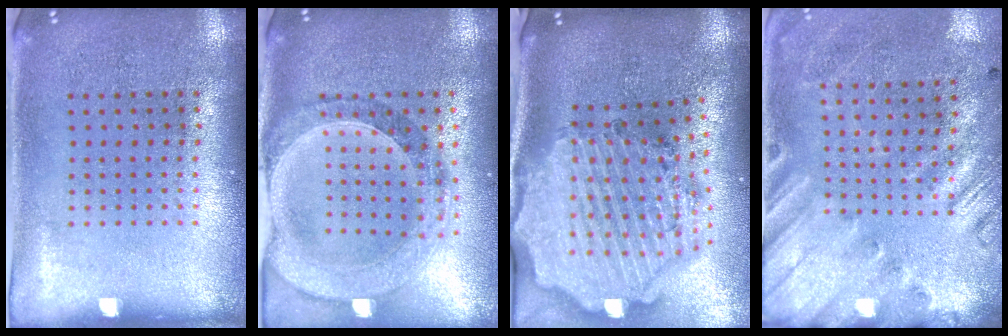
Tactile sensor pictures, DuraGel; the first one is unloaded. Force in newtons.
{"total": 1.4, "press": 1.4, "slide": 0.3}
{"total": 3.5, "press": 3.0, "slide": 1.8}
{"total": 2.6, "press": 1.8, "slide": 1.8}